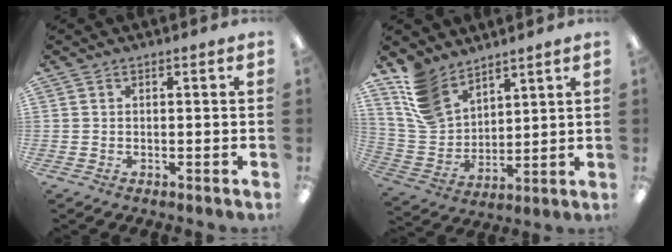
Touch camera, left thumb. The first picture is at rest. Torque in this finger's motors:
{"motor_torque": [0.10, -0.09, -0.19, -0.20, -0.02]}